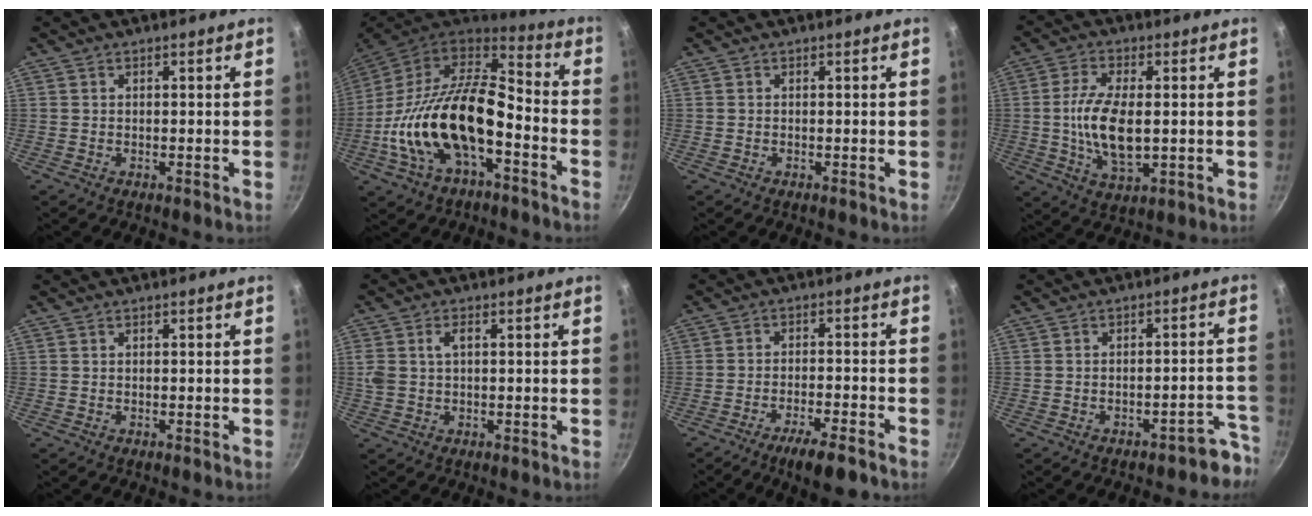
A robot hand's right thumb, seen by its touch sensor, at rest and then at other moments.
{"total": 23.9, "force": [-5.8, 11.9, 19.9], "torque": [-0.364, 0.040, -0.115]}
{"total": 0.0}
{"total": 11.2, "force": [-0.1, 5.1, 10.0], "torque": [-0.200, -0.005, -0.002]}
{"total": 0.0}
{"total": 3.9, "force": [0.8, 2.4, 3.0], "torque": [-0.046, 0.008, 0.015]}
{"total": 7.3, "force": [-5.1, 1.2, 5.1], "torque": [-0.082, 0.027, -0.079]}
{"total": 6.2, "force": [-4.5, 2.7, 3.3], "torque": [0.003, 0.059, -0.042]}